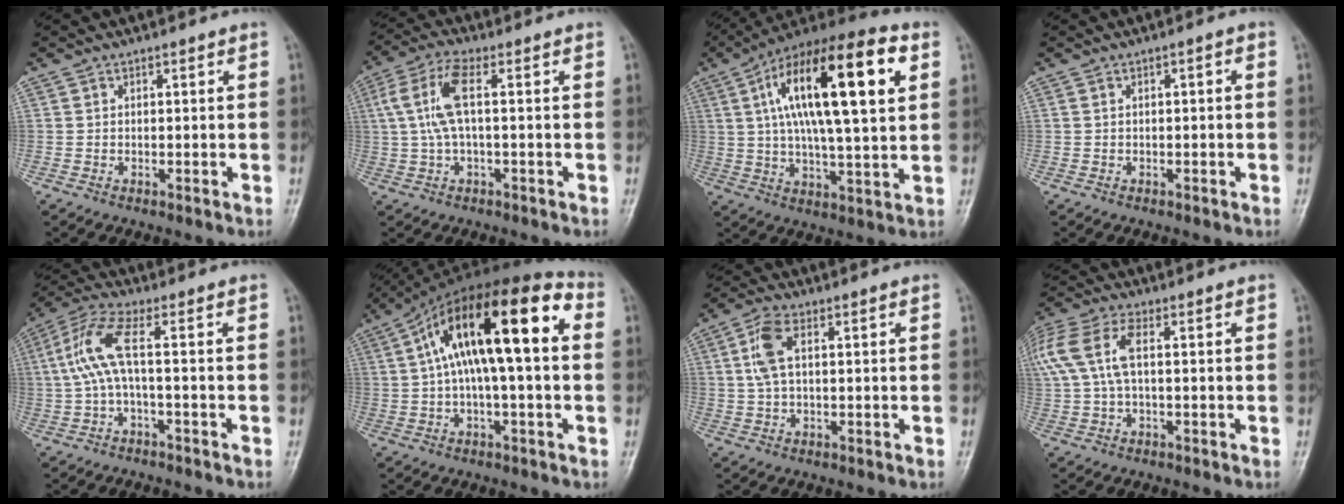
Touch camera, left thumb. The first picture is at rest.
{"total": 7.8, "force": [1.0, 2.5, 7.4], "torque": [-0.180, 0.026, 0.017]}
{"total": 23.7, "force": [6.8, 7.5, 21.5], "torque": [-0.356, 0.014, 0.101]}
{"total": 0.8, "force": [-0.2, 0.3, 0.7], "torque": [-0.008, 0.011, -0.003]}
{"total": 7.0, "force": [-0.5, 1.0, 7.0], "torque": [-0.181, 0.036, -0.013]}
{"total": 19.3, "force": [2.7, 6.4, 18.0], "torque": [-0.291, 0.051, 0.033]}
{"total": 5.2, "force": [1.1, 2.2, 4.6], "torque": [-0.115, 0.015, 0.022]}
{"total": 12.8, "force": [2.3, 6.4, 10.8], "torque": [-0.274, 0.030, 0.041]}